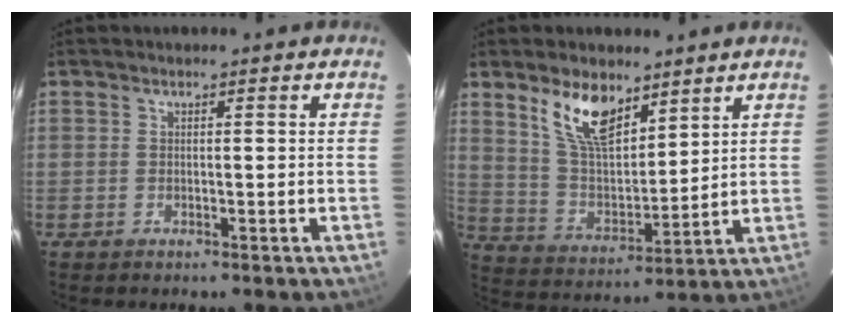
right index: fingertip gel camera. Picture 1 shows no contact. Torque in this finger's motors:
{"motor_torque": [1.06, 0.91, 0.35, 0.14]}